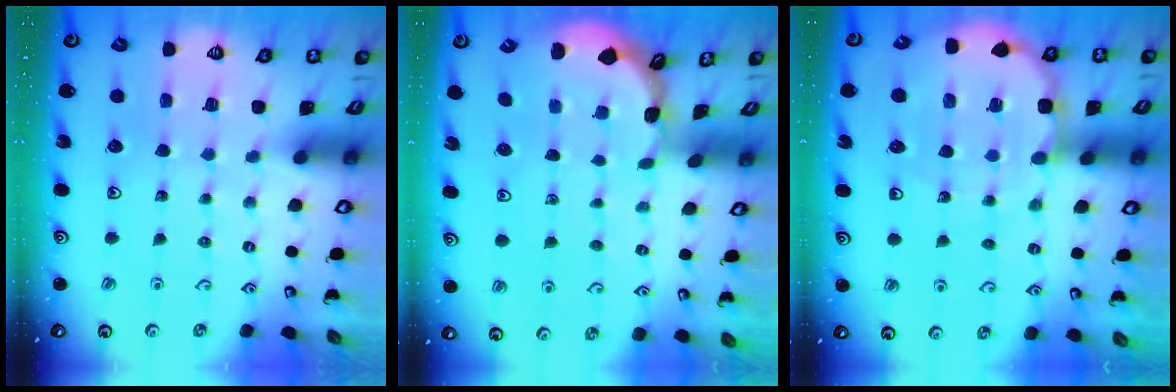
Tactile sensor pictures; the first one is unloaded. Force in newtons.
{"total": 0.7, "press": 0.7, "slide": 0.3}
{"total": 9.6, "press": 9.4, "slide": 1.9}